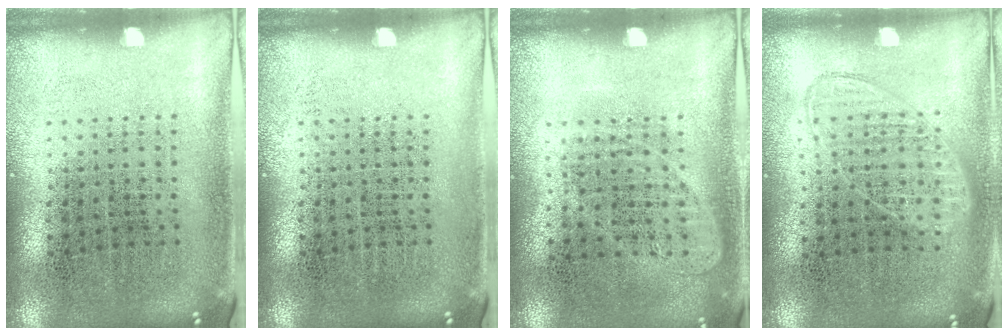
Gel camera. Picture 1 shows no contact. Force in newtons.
{"total": 0.0}
{"total": 1.0, "press": 0.9, "slide": 0.3}
{"total": 0.9, "press": 0.8, "slide": 0.3}